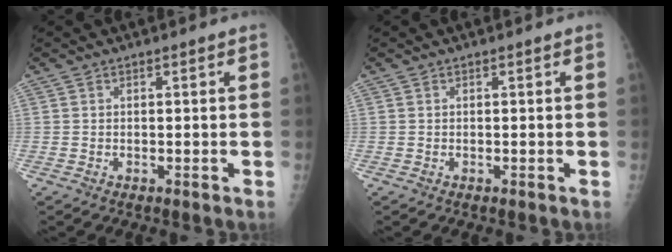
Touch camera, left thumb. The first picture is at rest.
{"total": 0.0}